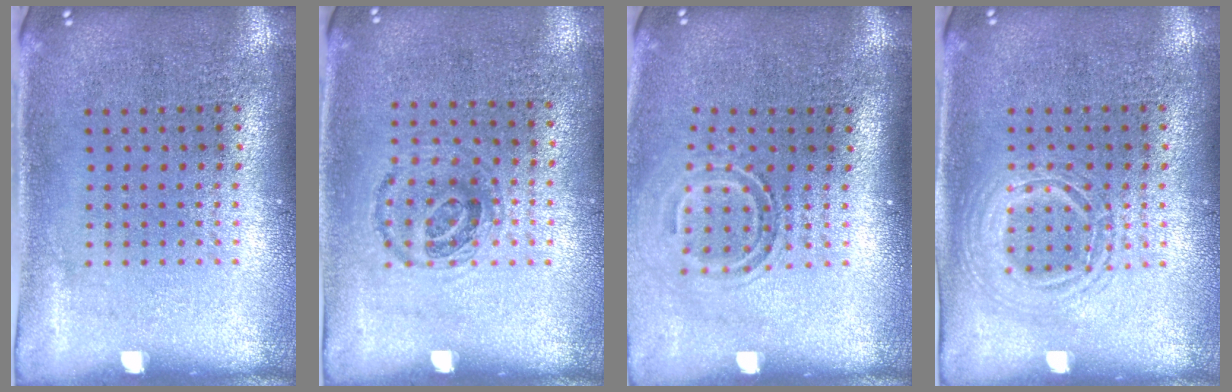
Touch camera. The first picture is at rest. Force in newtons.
{"total": 0.9, "press": 0.8, "slide": 0.5}
{"total": 1.7, "press": 1.2, "slide": 1.2}
{"total": 1.2, "press": 1.2, "slide": 0.1}